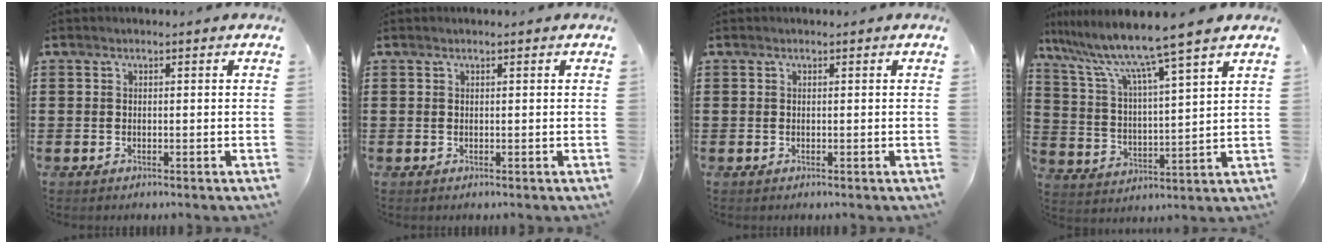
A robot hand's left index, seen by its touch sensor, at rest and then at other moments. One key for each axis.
{"total": 0.0}
{"total": 0.0}
{"total": 9.0, "fx": 7.6, "fy": -1.2, "fz": 4.7, "tx": -0.120, "ty": -0.049, "tz": 0.120}